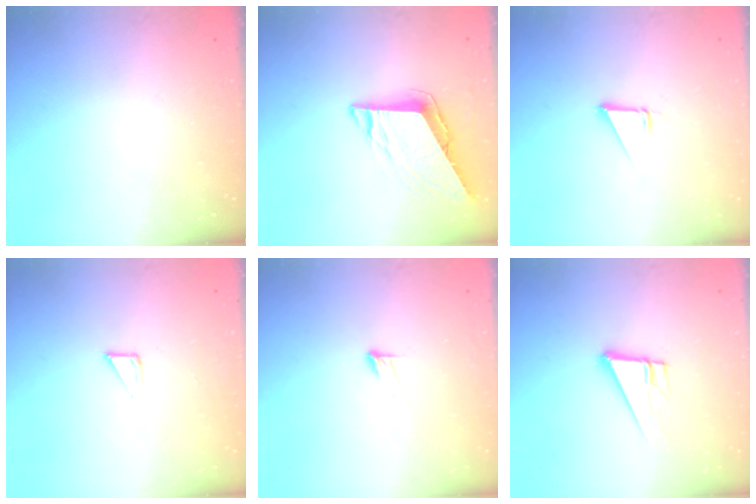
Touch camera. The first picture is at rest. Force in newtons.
{"total": 8.4, "press": 8.4, "slide": 0.9}
{"total": 1.9, "press": 1.9, "slide": 0.0}
{"total": 2.1, "press": 2.1, "slide": 0.1}
{"total": 4.2, "press": 4.2, "slide": 0.4}
{"total": 10.6, "press": 10.1, "slide": 3.3}